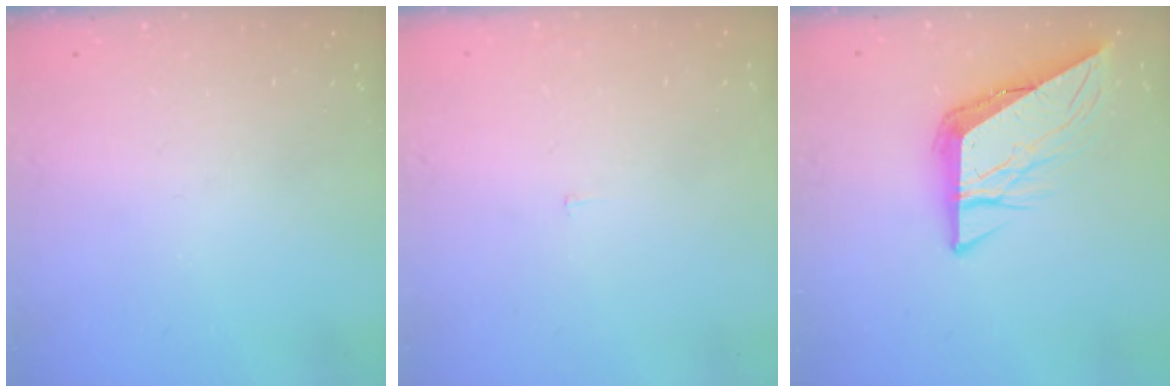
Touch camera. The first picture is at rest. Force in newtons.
{"total": 1.9, "press": 1.9, "slide": 0.1}
{"total": 9.3, "press": 9.2, "slide": 1.2}